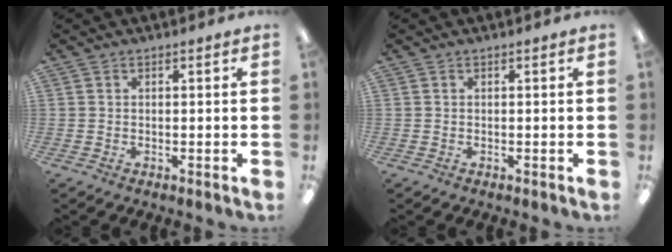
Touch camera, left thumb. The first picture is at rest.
{"total": 0.0}